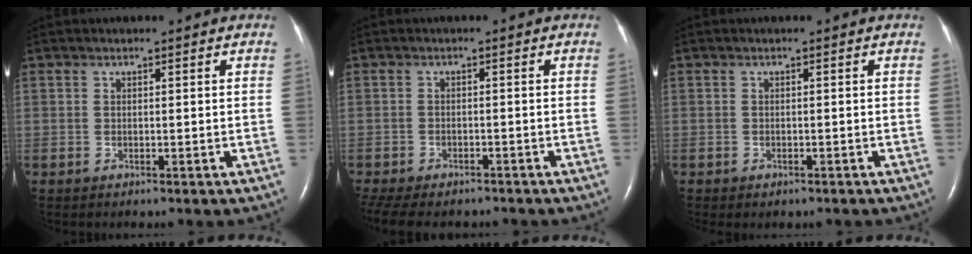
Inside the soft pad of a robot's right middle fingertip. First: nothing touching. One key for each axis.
{"total": 13.8, "fx": -11.1, "fy": 5.7, "fz": 6.0, "tx": -0.156, "ty": -0.015, "tz": -0.146}
{"total": 1.4, "fx": -1.1, "fy": 0.7, "fz": 0.6, "tx": -0.008, "ty": -0.002, "tz": -0.011}